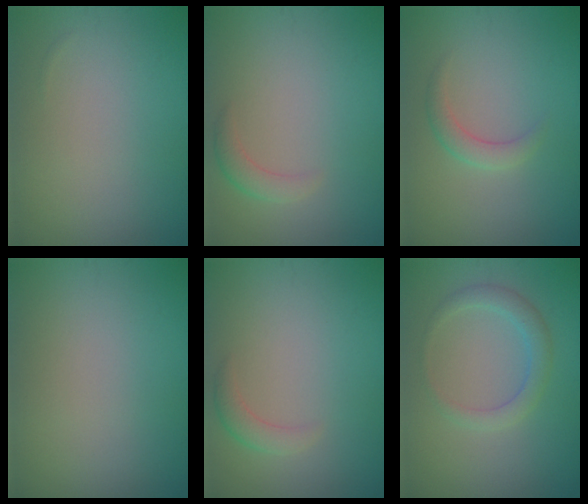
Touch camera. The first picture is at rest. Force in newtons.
{"total": 1.5, "press": 1.5, "slide": 0.1}
{"total": 1.7, "press": 1.7, "slide": 0.0}
{"total": 0.0}
{"total": 1.5, "press": 1.5, "slide": 0.1}
{"total": 2.2, "press": 2.2, "slide": 0.1}